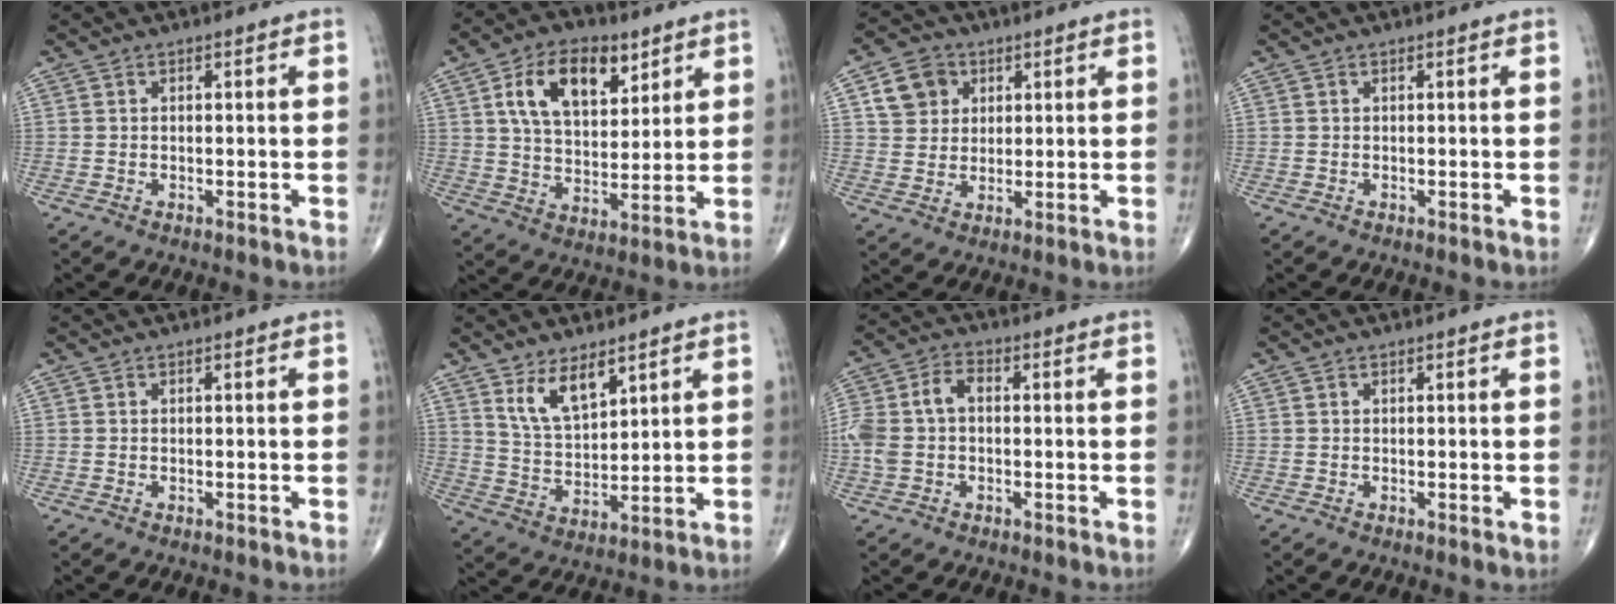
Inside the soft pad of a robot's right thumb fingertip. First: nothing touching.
{"total": 14.5, "force": [6.3, 8.3, 10.0], "torque": [-0.140, -0.021, 0.116]}
{"total": 7.5, "force": [2.8, 6.4, 2.8], "torque": [-0.023, -0.003, 0.051]}
{"total": 0.0}
{"total": 0.0}
{"total": 8.4, "force": [5.2, 3.7, 5.4], "torque": [-0.084, -0.038, 0.107]}
{"total": 7.8, "force": [-0.2, 5.1, 5.9], "torque": [-0.136, 0.029, -0.008]}
{"total": 0.5, "force": [0.1, 0.1, 0.5], "torque": [-0.011, -0.003, 0.002]}